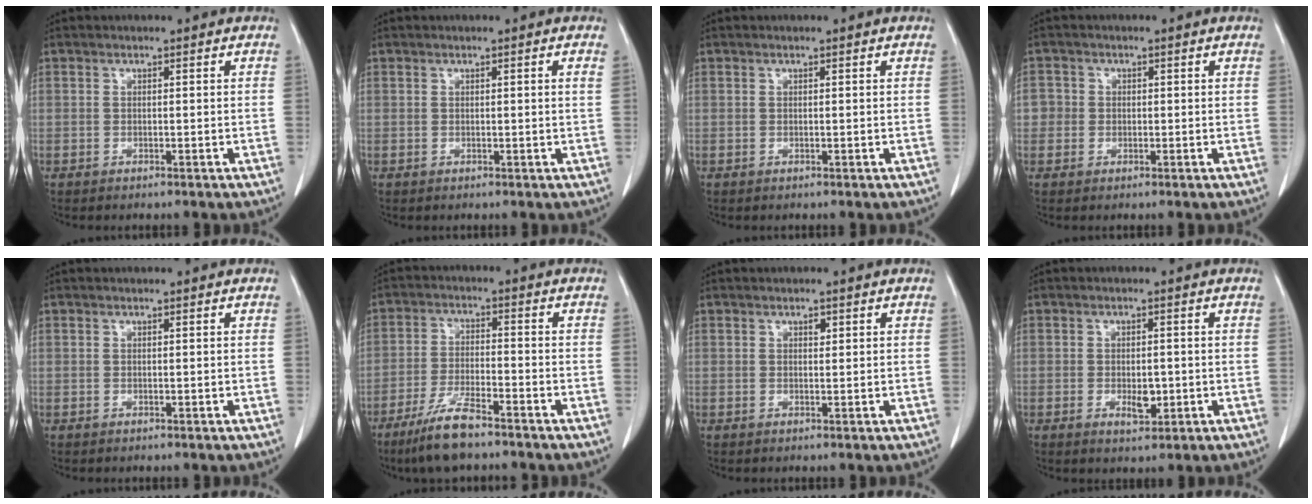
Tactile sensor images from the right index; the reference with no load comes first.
{"total": 0.8, "force": [0.3, -0.2, 0.8], "torque": [-0.012, 0.001, 0.003]}
{"total": 0.0}
{"total": 2.5, "force": [-0.1, 2.4, 0.1], "torque": [0.014, 0.008, -0.005]}
{"total": 0.0}
{"total": 8.0, "force": [-6.0, 0.9, 5.2], "torque": [-0.109, -0.017, -0.113]}
{"total": 0.9, "force": [0.4, 0.5, 0.5], "torque": [-0.007, -0.001, 0.005]}
{"total": 3.1, "force": [-0.7, 1.5, 2.7], "torque": [-0.042, -0.001, -0.006]}